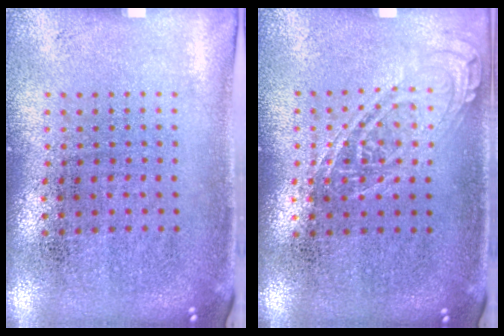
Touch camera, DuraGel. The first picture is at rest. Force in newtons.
{"total": 0.8, "press": 0.8, "slide": 0.1}